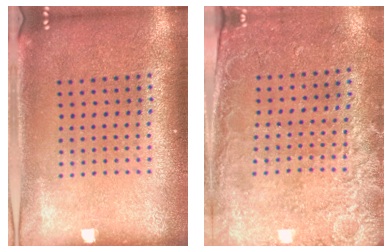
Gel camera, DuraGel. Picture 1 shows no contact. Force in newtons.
{"total": 2.6, "press": 2.1, "slide": 1.5}